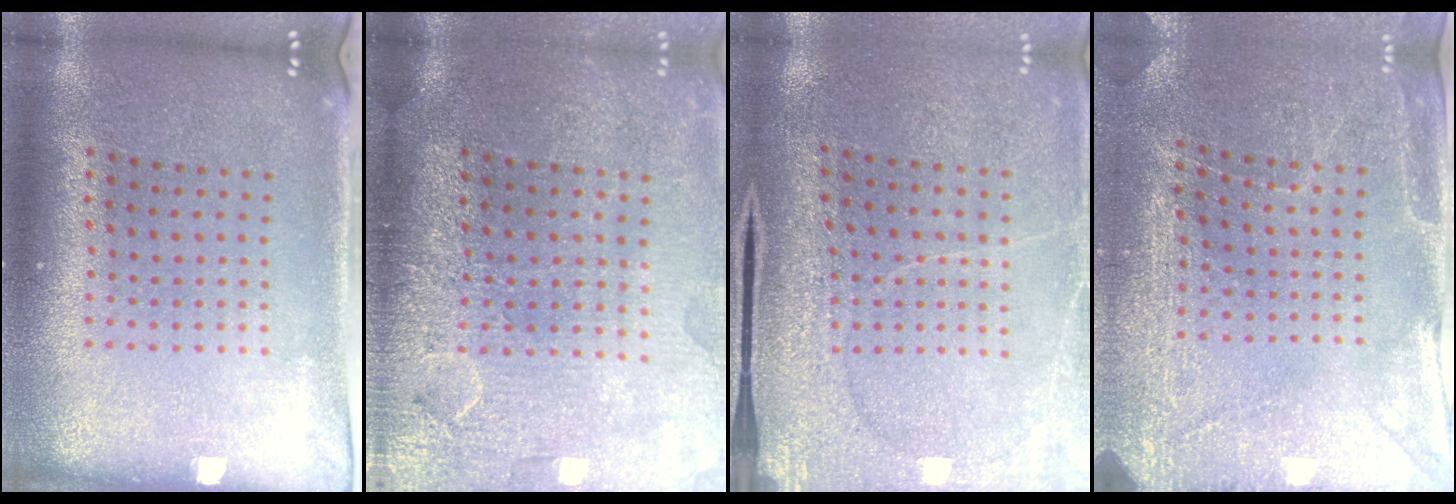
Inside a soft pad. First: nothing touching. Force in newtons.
{"total": 4.2, "press": 3.7, "slide": 2.1}
{"total": 3.0, "press": 3.0, "slide": 0.2}
{"total": 2.9, "press": 2.8, "slide": 0.3}